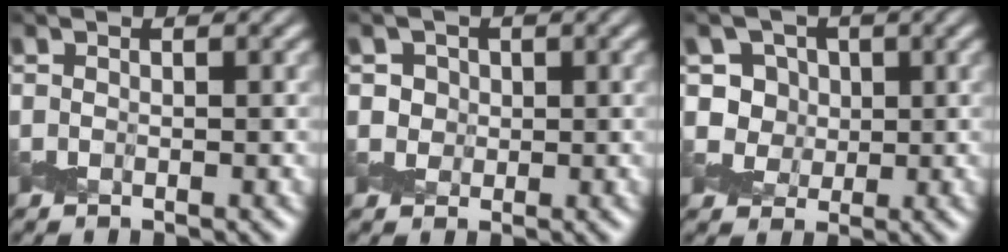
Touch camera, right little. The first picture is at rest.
{"total": 1.4, "force": [0.5, 1.3, 0.2], "torque": [0.002, 0.000, 0.007]}
{"total": 3.4, "force": [1.1, 3.0, 1.4], "torque": [-0.019, 0.001, 0.009]}